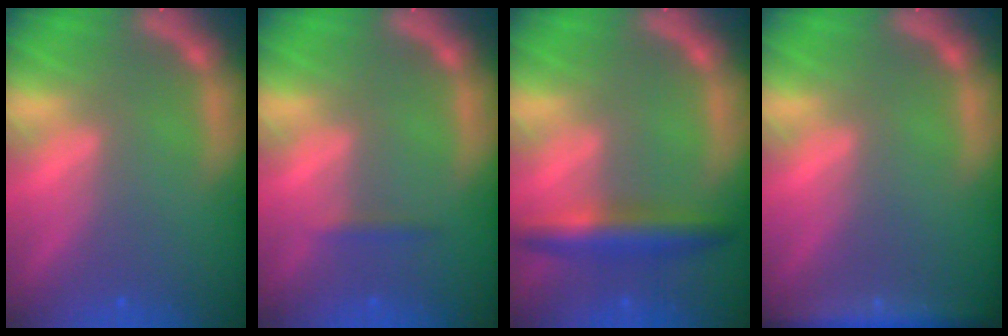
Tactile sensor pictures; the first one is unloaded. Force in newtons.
{"total": 0.9}
{"total": 4.4}
{"total": 4.5}